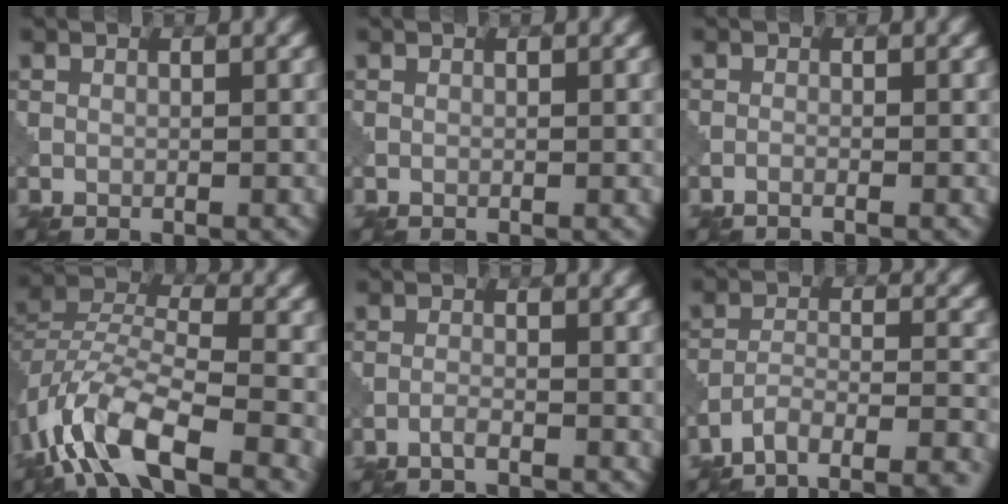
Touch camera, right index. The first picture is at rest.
{"total": 0.0}
{"total": 0.9, "force": [-0.7, 0.2, 0.6], "torque": [-0.006, -0.001, -0.022]}
{"total": 11.1, "force": [-5.9, 4.8, 8.0], "torque": [-0.154, 0.000, -0.122]}
{"total": 1.2, "force": [-0.7, 0.3, 1.0], "torque": [-0.021, 0.003, -0.017]}
{"total": 7.4, "force": [-6.1, 1.9, 3.6], "torque": [-0.057, -0.003, -0.102]}